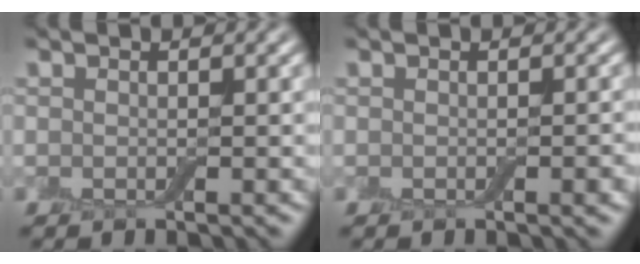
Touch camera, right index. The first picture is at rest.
{"total": 1.0, "force": [-0.3, 0.2, 0.9], "torque": [-0.011, 0.001, -0.002]}